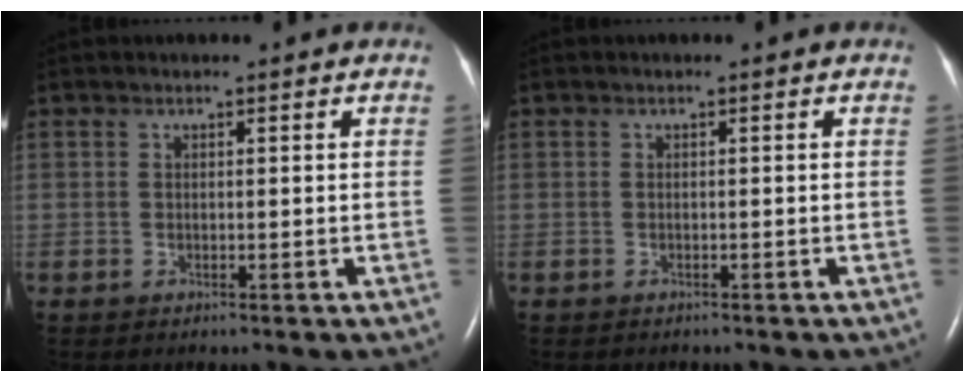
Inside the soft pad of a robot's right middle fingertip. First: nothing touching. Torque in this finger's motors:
{"motor_torque": [-0.21, -0.15, -0.07, -0.01]}